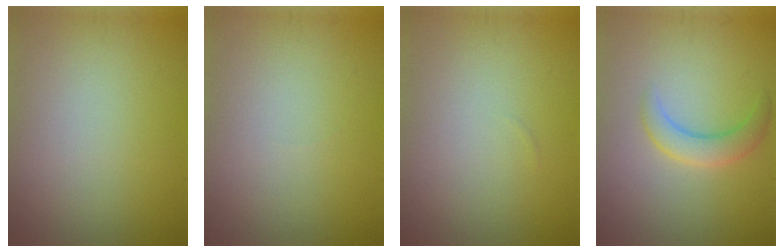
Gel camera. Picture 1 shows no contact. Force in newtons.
{"total": 0.0}
{"total": 0.0}
{"total": 2.8, "press": 2.8, "slide": 0.1}